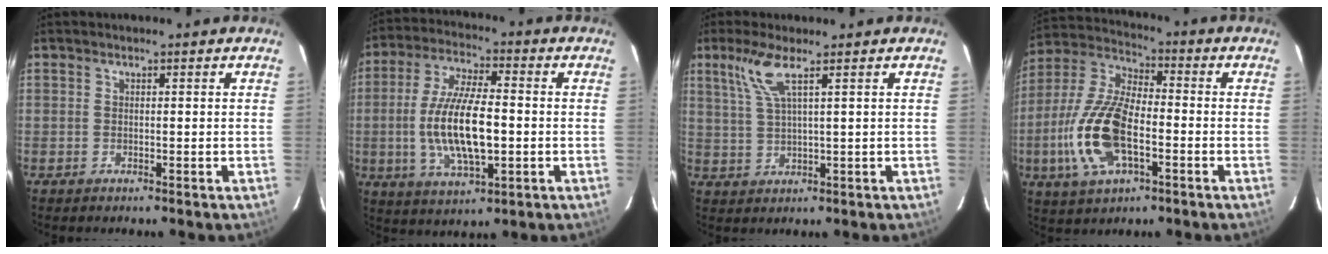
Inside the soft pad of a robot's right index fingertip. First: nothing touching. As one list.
[{"total": 14.8, "force": [-1.8, 5.1, 13.8], "torque": [-0.275, -0.004, -0.028]}, {"total": 5.5, "force": [3.0, 0.1, 4.6], "torque": [-0.101, 0.001, 0.068]}, {"total": 16.6, "force": [-4.6, 7.4, 14.2], "torque": [-0.312, -0.002, -0.088]}]